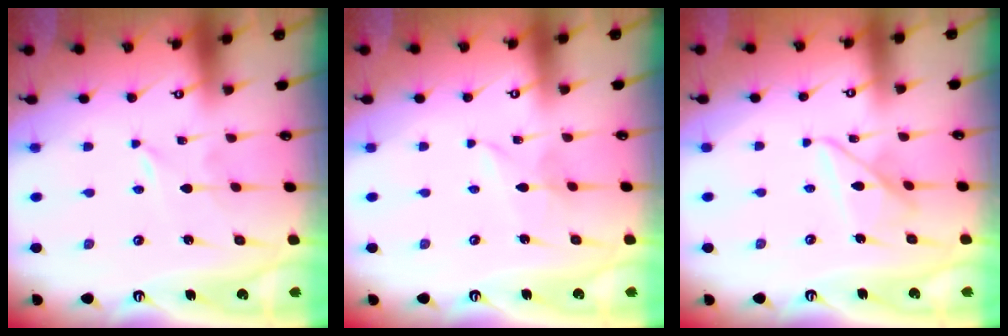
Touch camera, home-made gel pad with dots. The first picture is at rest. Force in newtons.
{"total": 2.0, "press": 2.0, "slide": 0.0}
{"total": 9.9, "press": 9.8, "slide": 0.8}